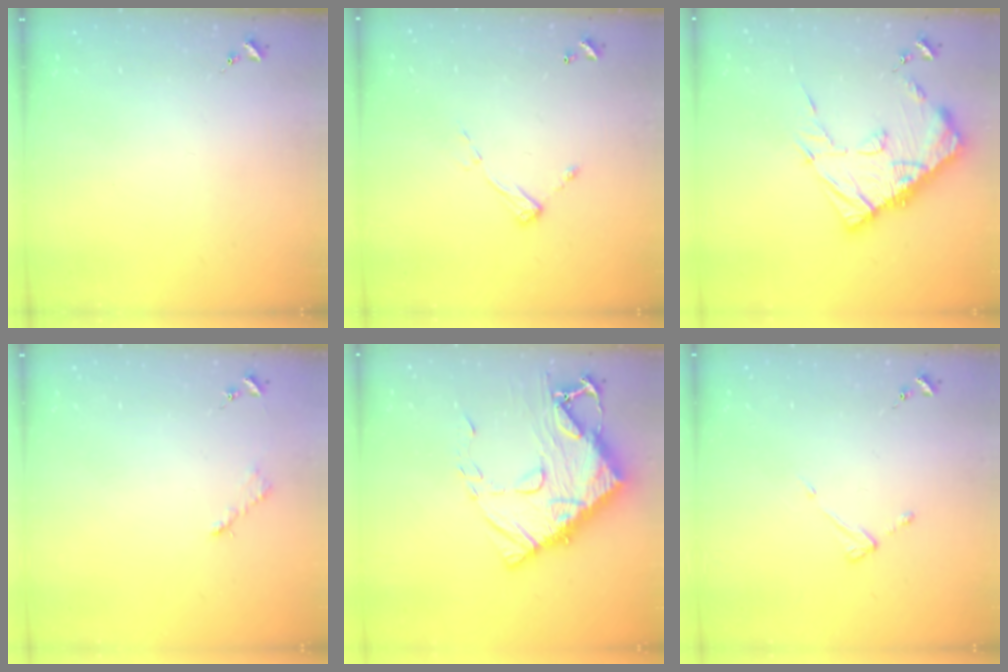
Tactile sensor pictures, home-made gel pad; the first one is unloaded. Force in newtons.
{"total": 6.9, "press": 6.9, "slide": 0.4}
{"total": 18.5, "press": 18.5, "slide": 1.8}
{"total": 2.6, "press": 2.6, "slide": 0.4}
{"total": 17.4, "press": 17.4, "slide": 1.6}
{"total": 3.8, "press": 3.8, "slide": 0.4}